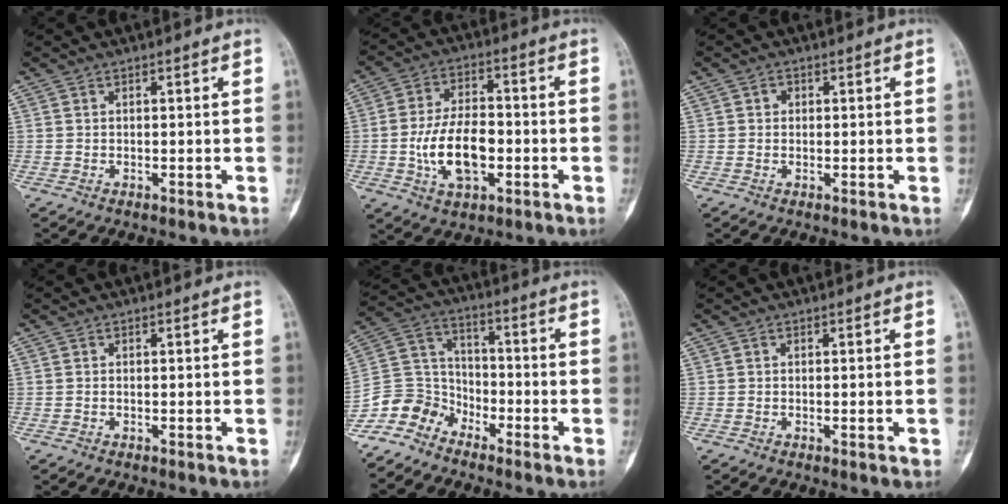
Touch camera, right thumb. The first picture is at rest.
{"total": 12.3, "force": [-2.6, 6.9, 9.8], "torque": [-0.169, 0.021, -0.044]}
{"total": 1.2, "force": [0.3, 1.1, 0.4], "torque": [0.001, 0.003, 0.002]}
{"total": 0.0}
{"total": 9.4, "force": [-7.4, 5.6, 1.4], "torque": [-0.015, 0.066, -0.159]}
{"total": 1.2, "force": [-0.3, 0.3, 1.2], "torque": [-0.014, 0.000, -0.001]}